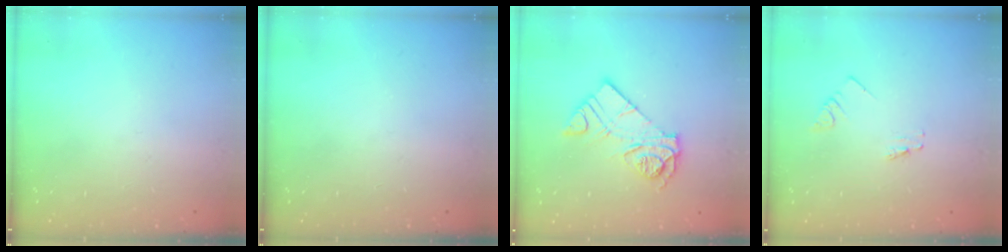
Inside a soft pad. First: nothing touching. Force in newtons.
{"total": 0.0}
{"total": 12.1, "press": 12.1, "slide": 1.0}
{"total": 0.7, "press": 0.7, "slide": 0.1}